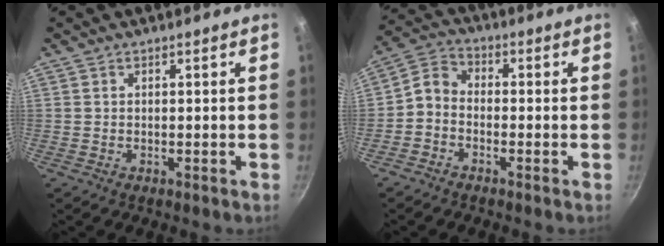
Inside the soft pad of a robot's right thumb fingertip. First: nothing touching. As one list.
[{"total": 4.8, "force": [-2.0, 3.4, 2.6], "torque": [-0.052, 0.037, -0.056]}]